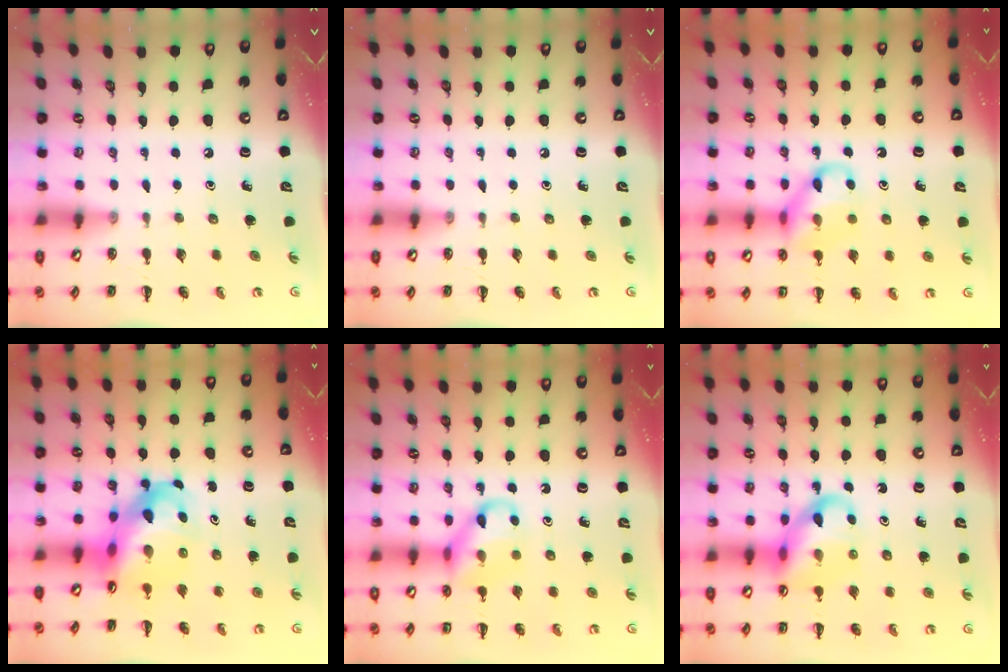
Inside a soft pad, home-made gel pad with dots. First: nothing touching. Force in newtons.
{"total": 0.0}
{"total": 12.1, "press": 12.0, "slide": 1.6}
{"total": 9.7, "press": 9.3, "slide": 2.8}
{"total": 12.1, "press": 12.0, "slide": 1.6}
{"total": 13.3, "press": 13.1, "slide": 2.1}